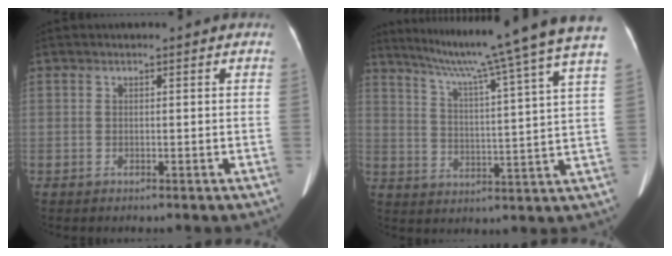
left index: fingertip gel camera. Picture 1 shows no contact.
{"total": 21.4, "force": [18.1, -2.7, 11.1], "torque": [-0.179, -0.036, 0.239]}